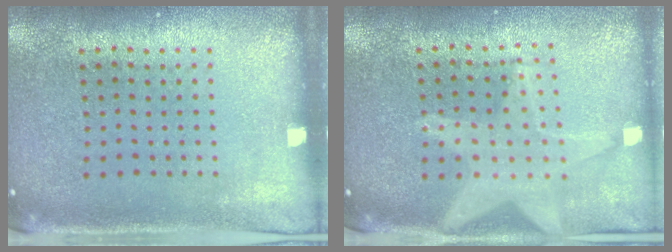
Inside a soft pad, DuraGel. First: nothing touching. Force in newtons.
{"total": 1.9, "press": 1.6, "slide": 1.0}